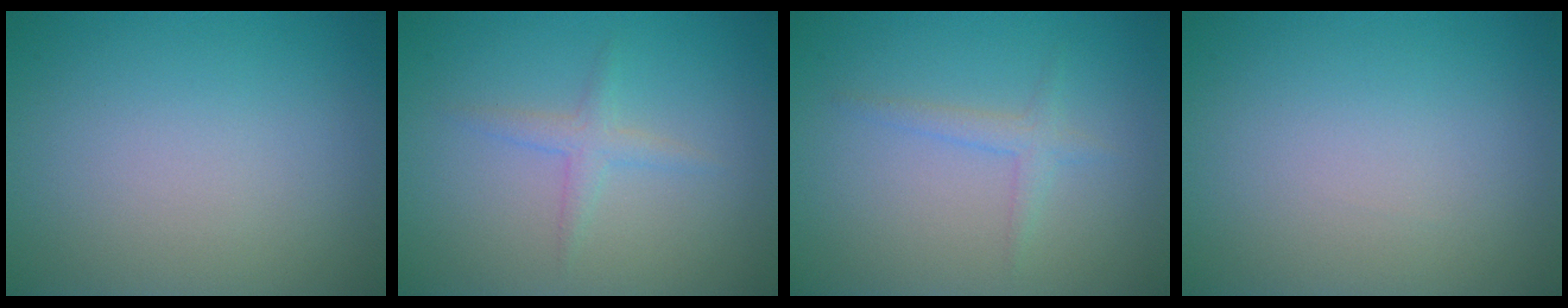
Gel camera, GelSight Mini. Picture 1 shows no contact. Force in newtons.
{"total": 1.7, "press": 1.7, "slide": 0.1}
{"total": 1.4, "press": 1.4, "slide": 0.1}
{"total": 0.0}